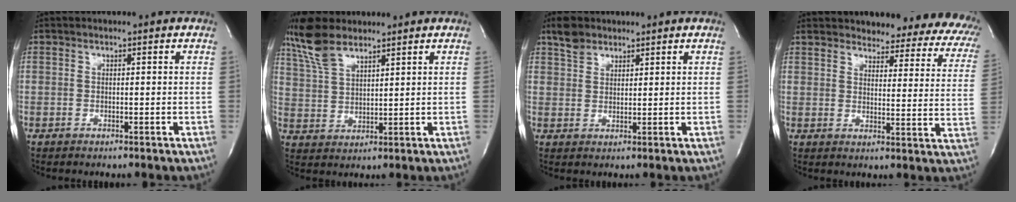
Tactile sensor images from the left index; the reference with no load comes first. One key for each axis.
{"total": 7.5, "fx": 5.8, "fy": 2.7, "fz": 3.8, "tx": -0.088, "ty": 0.016, "tz": 0.122}
{"total": 3.5, "fx": 2.7, "fy": 2.0, "fz": 1.0, "tx": -0.024, "ty": 0.011, "tz": 0.054}
{"total": 20.0, "fx": 17.9, "fy": 5.6, "fz": 6.9, "tx": -0.071, "ty": -0.048, "tz": 0.190}